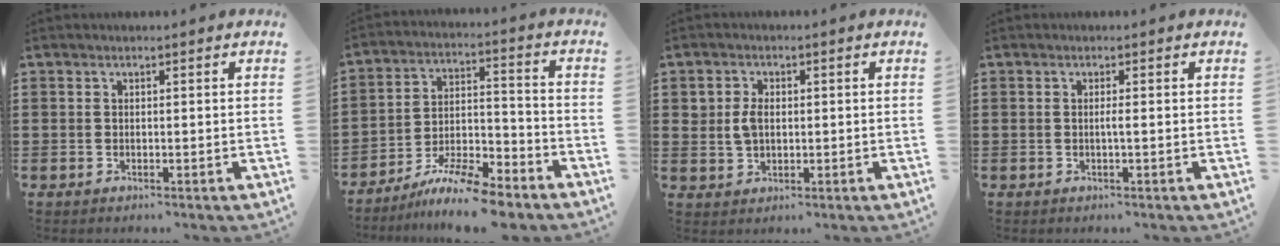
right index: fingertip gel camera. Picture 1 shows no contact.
{"total": 9.5, "force": [-8.4, 1.3, 4.1], "torque": [-0.073, 0.021, -0.160]}
{"total": 2.9, "force": [0.4, 2.0, 2.1], "torque": [-0.046, 0.008, 0.008]}
{"total": 1.0, "force": [-0.2, -0.2, 0.9], "torque": [-0.019, -0.005, -0.004]}